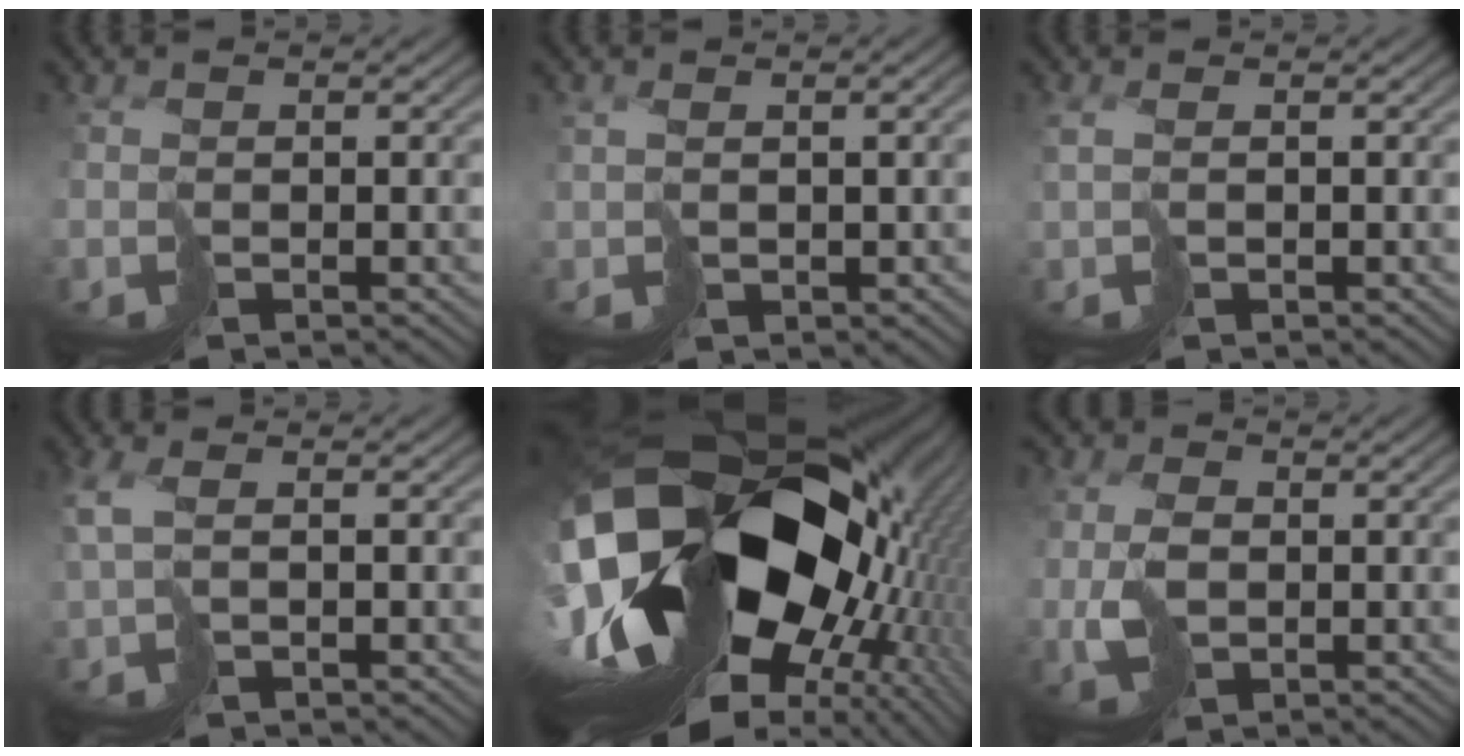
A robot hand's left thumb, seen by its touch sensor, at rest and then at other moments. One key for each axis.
{"total": 2.7, "fx": 0.5, "fy": 1.4, "fz": 2.3, "tx": -0.050, "ty": -0.002, "tz": 0.020}
{"total": 1.4, "fx": 0.4, "fy": 0.6, "fz": 1.2, "tx": -0.033, "ty": 0.001, "tz": 0.011}
{"total": 2.8, "fx": 0.6, "fy": 1.1, "fz": 2.5, "tx": -0.075, "ty": 0.007, "tz": 0.011}
{"total": 21.5, "fx": -1.2, "fy": 13.9, "fz": 16.4, "tx": -0.298, "ty": -0.048, "tz": -0.001}
{"total": 4.3, "fx": 0.2, "fy": 2.8, "fz": 3.3, "tx": -0.077, "ty": 0.001, "tz": 0.006}